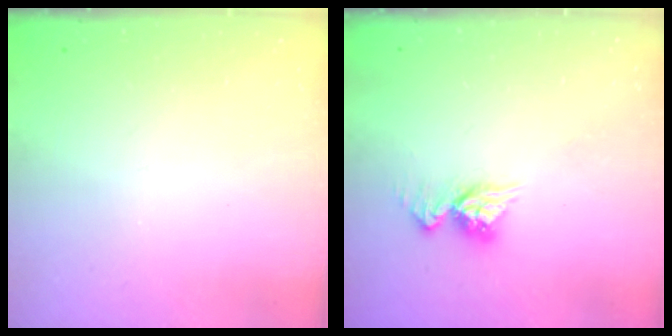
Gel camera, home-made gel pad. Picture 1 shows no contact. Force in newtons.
{"total": 9.4, "press": 9.4, "slide": 0.9}